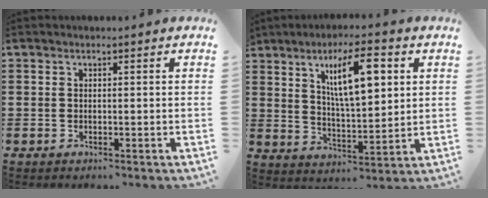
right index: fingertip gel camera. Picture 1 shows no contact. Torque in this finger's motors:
{"motor_torque": [1.08, 1.06, 1.05, 0.21]}